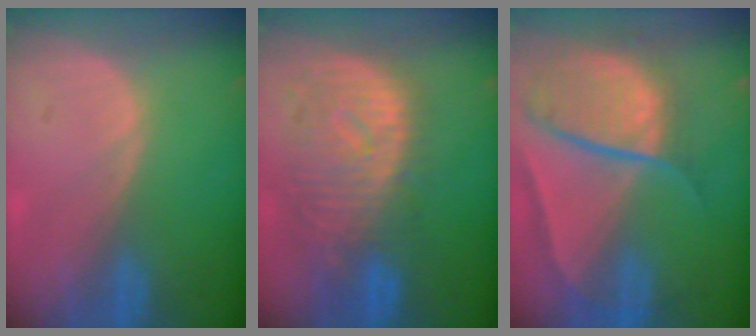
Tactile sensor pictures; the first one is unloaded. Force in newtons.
{"total": 10.8, "press": 9.6, "slide": 4.9}
{"total": 10.7, "press": 8.9, "slide": 5.9}